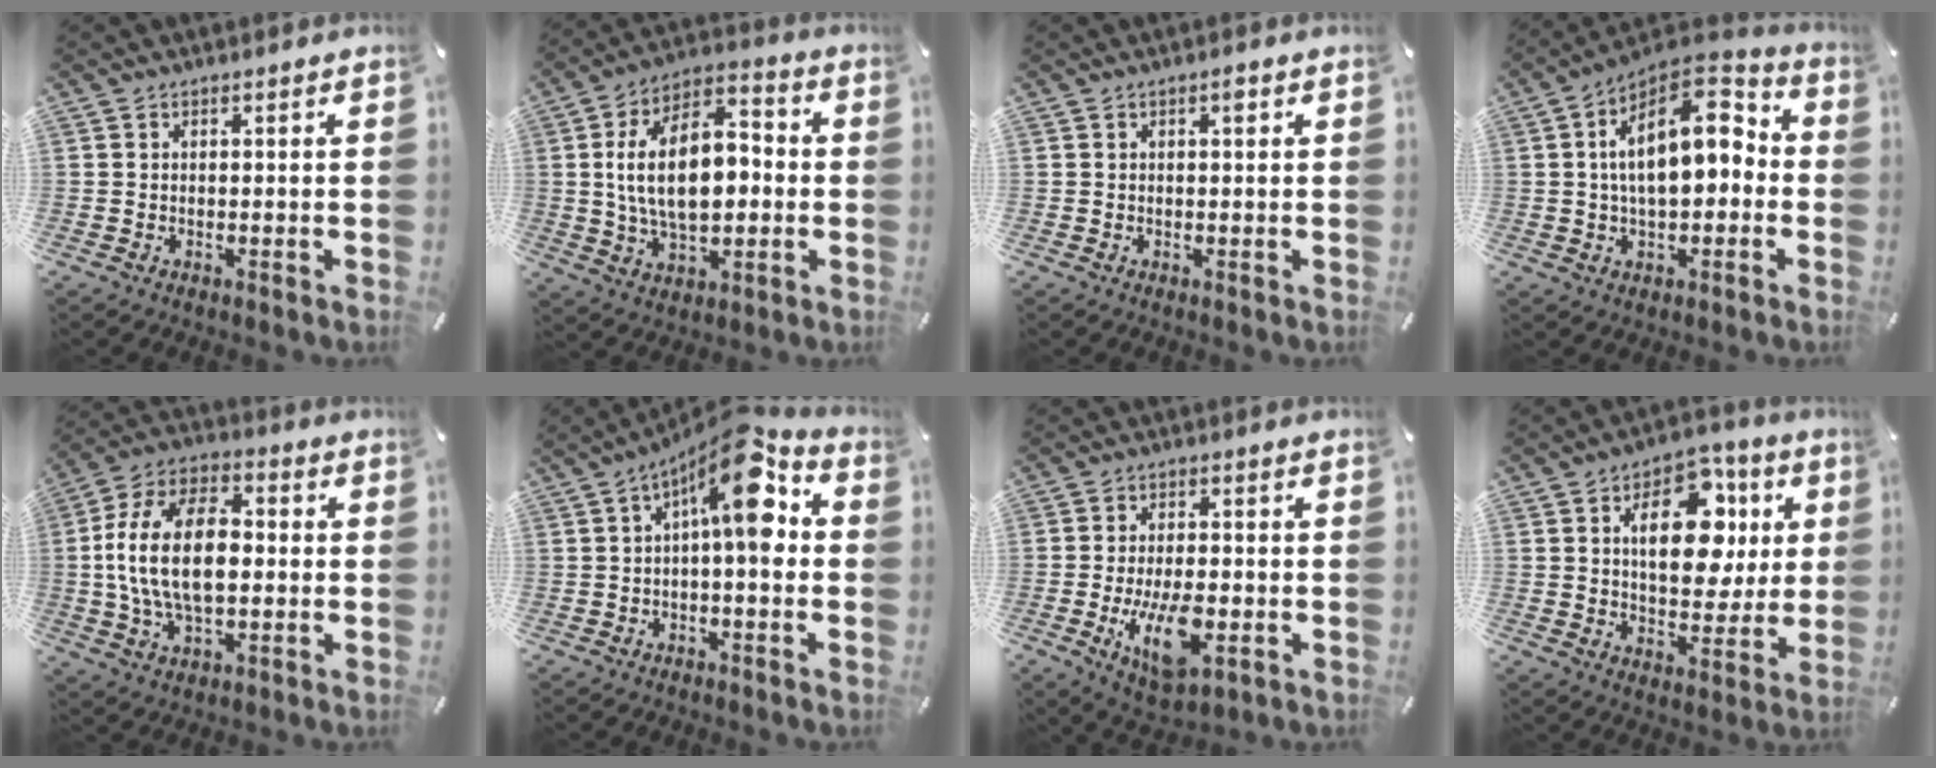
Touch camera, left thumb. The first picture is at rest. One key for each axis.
{"total": 17.1, "fx": -0.1, "fy": 10.5, "fz": 13.5, "tx": -0.252, "ty": 0.009, "tz": -0.003}
{"total": 1.5, "fx": 0.5, "fy": 0.5, "fz": 1.3, "tx": -0.018, "ty": 0.001, "tz": 0.005}
{"total": 15.4, "fx": 2.3, "fy": 9.0, "fz": 12.3, "tx": -0.198, "ty": -0.013, "tz": 0.040}
{"total": 17.2, "fx": -0.5, "fy": 10.5, "fz": 13.6, "tx": -0.288, "ty": 0.007, "tz": -0.012}
{"total": 13.7, "fx": 3.4, "fy": 5.1, "fz": 12.3, "tx": -0.184, "ty": -0.023, "tz": 0.053}
{"total": 12.3, "fx": -3.4, "fy": 6.1, "fz": 10.1, "tx": -0.175, "ty": -0.009, "tz": -0.058}
{"total": 17.1, "fx": 4.7, "fy": 10.9, "fz": 12.4, "tx": -0.172, "ty": -0.004, "tz": 0.079}